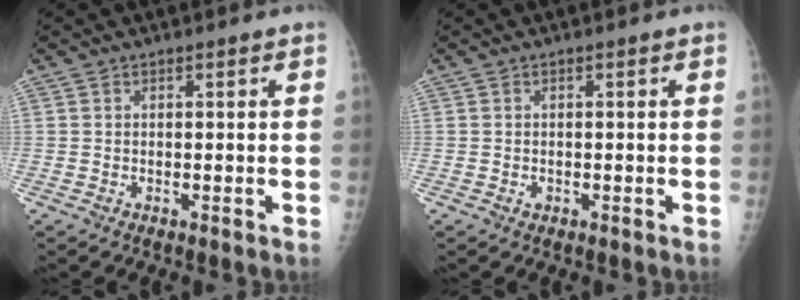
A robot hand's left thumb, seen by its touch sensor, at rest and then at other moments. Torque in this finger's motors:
{"motor_torque": [-0.24, -0.01, 0.03, 0.00, 0.00]}